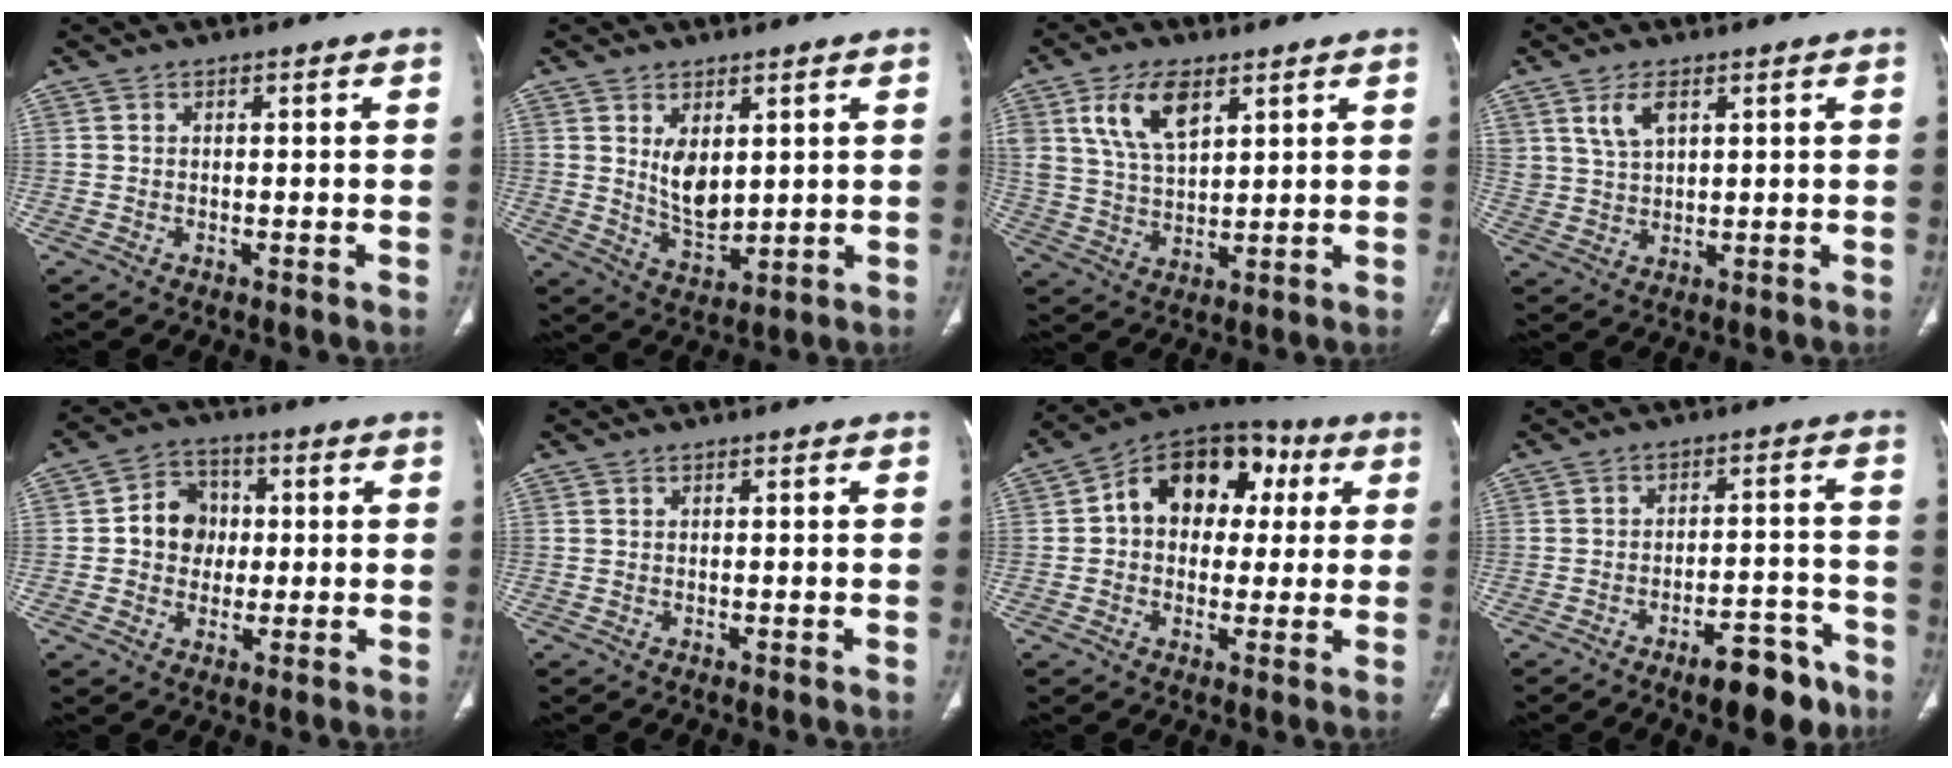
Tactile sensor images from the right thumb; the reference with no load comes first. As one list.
[{"total": 7.2, "force": [2.1, 4.0, 5.5], "torque": [-0.080, -0.023, 0.052]}, {"total": 10.6, "force": [5.2, 5.4, 7.5], "torque": [-0.132, -0.017, 0.106]}, {"total": 5.2, "force": [2.7, 2.8, 3.4], "torque": [-0.061, -0.013, 0.060]}, {"total": 8.2, "force": [0.3, 7.2, 3.9], "torque": [-0.026, 0.014, -0.004]}, {"total": 0.0}, {"total": 15.7, "force": [3.3, 11.4, 10.2], "torque": [-0.108, 0.030, 0.039]}, {"total": 9.2, "force": [-6.2, 3.4, 5.9], "torque": [-0.066, 0.045, -0.088]}]